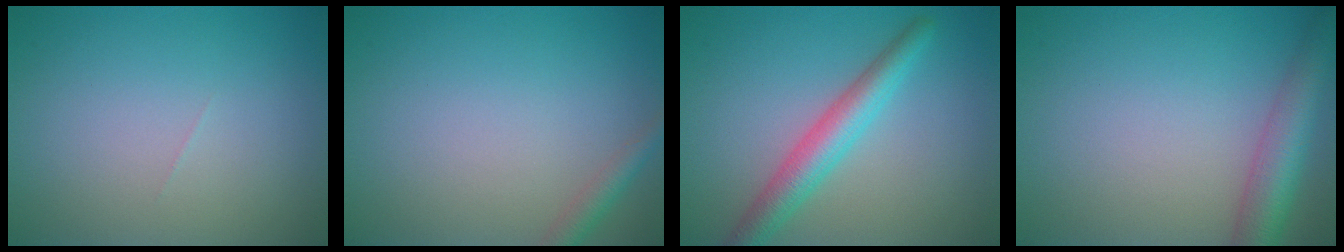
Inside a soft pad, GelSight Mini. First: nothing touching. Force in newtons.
{"total": 1.6, "press": 1.6, "slide": 0.1}
{"total": 4.1, "press": 4.1, "slide": 0.1}
{"total": 4.9, "press": 4.9, "slide": 0.2}